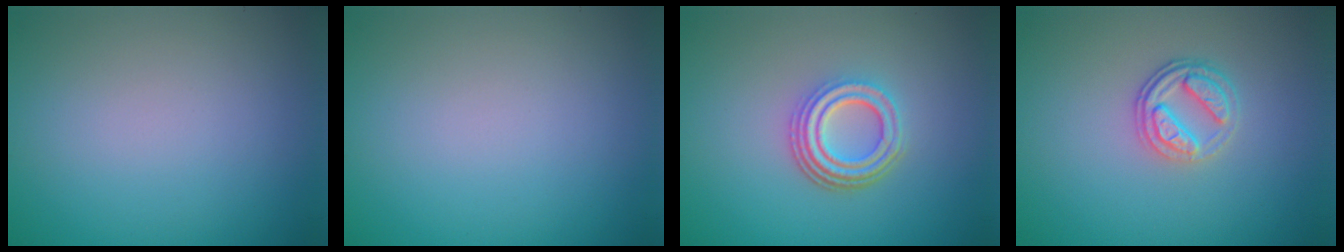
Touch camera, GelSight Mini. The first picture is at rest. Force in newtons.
{"total": 0.0}
{"total": 4.3, "press": 3.2, "slide": 2.9}
{"total": 2.8, "press": 2.4, "slide": 1.3}